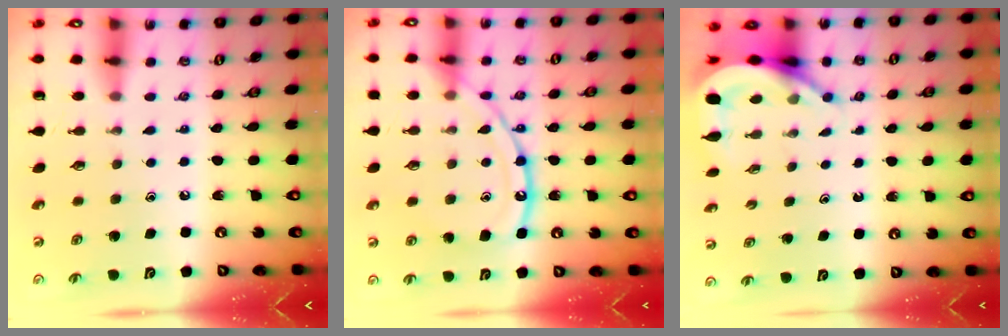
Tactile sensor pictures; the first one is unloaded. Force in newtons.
{"total": 13.9, "press": 13.9, "slide": 1.2}
{"total": 7.7, "press": 7.7, "slide": 0.7}